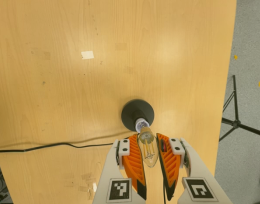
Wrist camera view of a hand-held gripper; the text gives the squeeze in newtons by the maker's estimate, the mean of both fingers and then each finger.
{"total": 20.7, "left": 24.2, "right": 17.3}